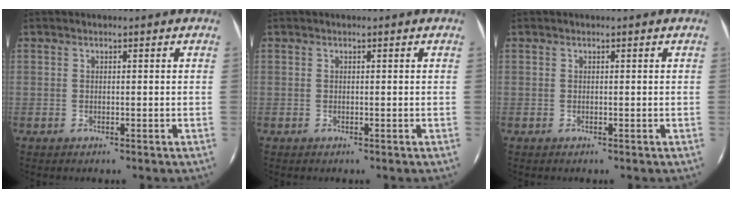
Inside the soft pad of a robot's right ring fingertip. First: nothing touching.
{"total": 0.0}
{"total": 0.0}